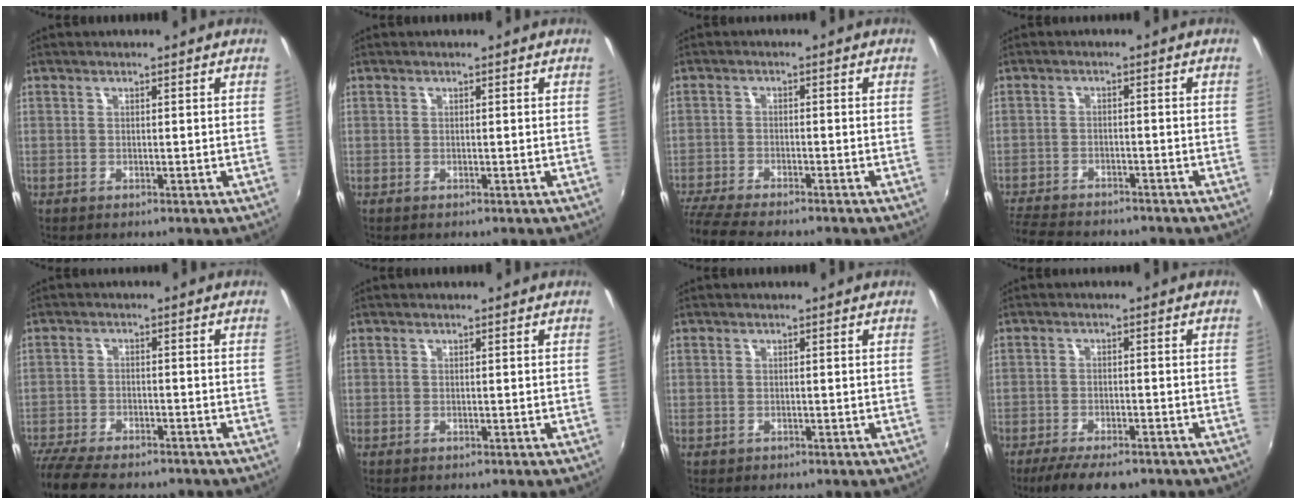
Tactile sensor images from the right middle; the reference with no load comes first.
{"total": 0.0}
{"total": 9.7, "force": [-8.6, 1.4, 4.4], "torque": [-0.118, -0.037, -0.151]}
{"total": 10.7, "force": [-9.6, 3.0, 3.7], "torque": [-0.106, -0.017, -0.158]}
{"total": 12.8, "force": [-10.7, 3.6, 6.0], "torque": [-0.143, -0.043, -0.182]}
{"total": 0.0}
{"total": 0.8, "force": [-0.3, 0.7, 0.0], "torque": [-0.001, -0.002, -0.003]}
{"total": 8.5, "force": [-6.6, 2.5, 4.7], "torque": [-0.109, -0.022, -0.109]}